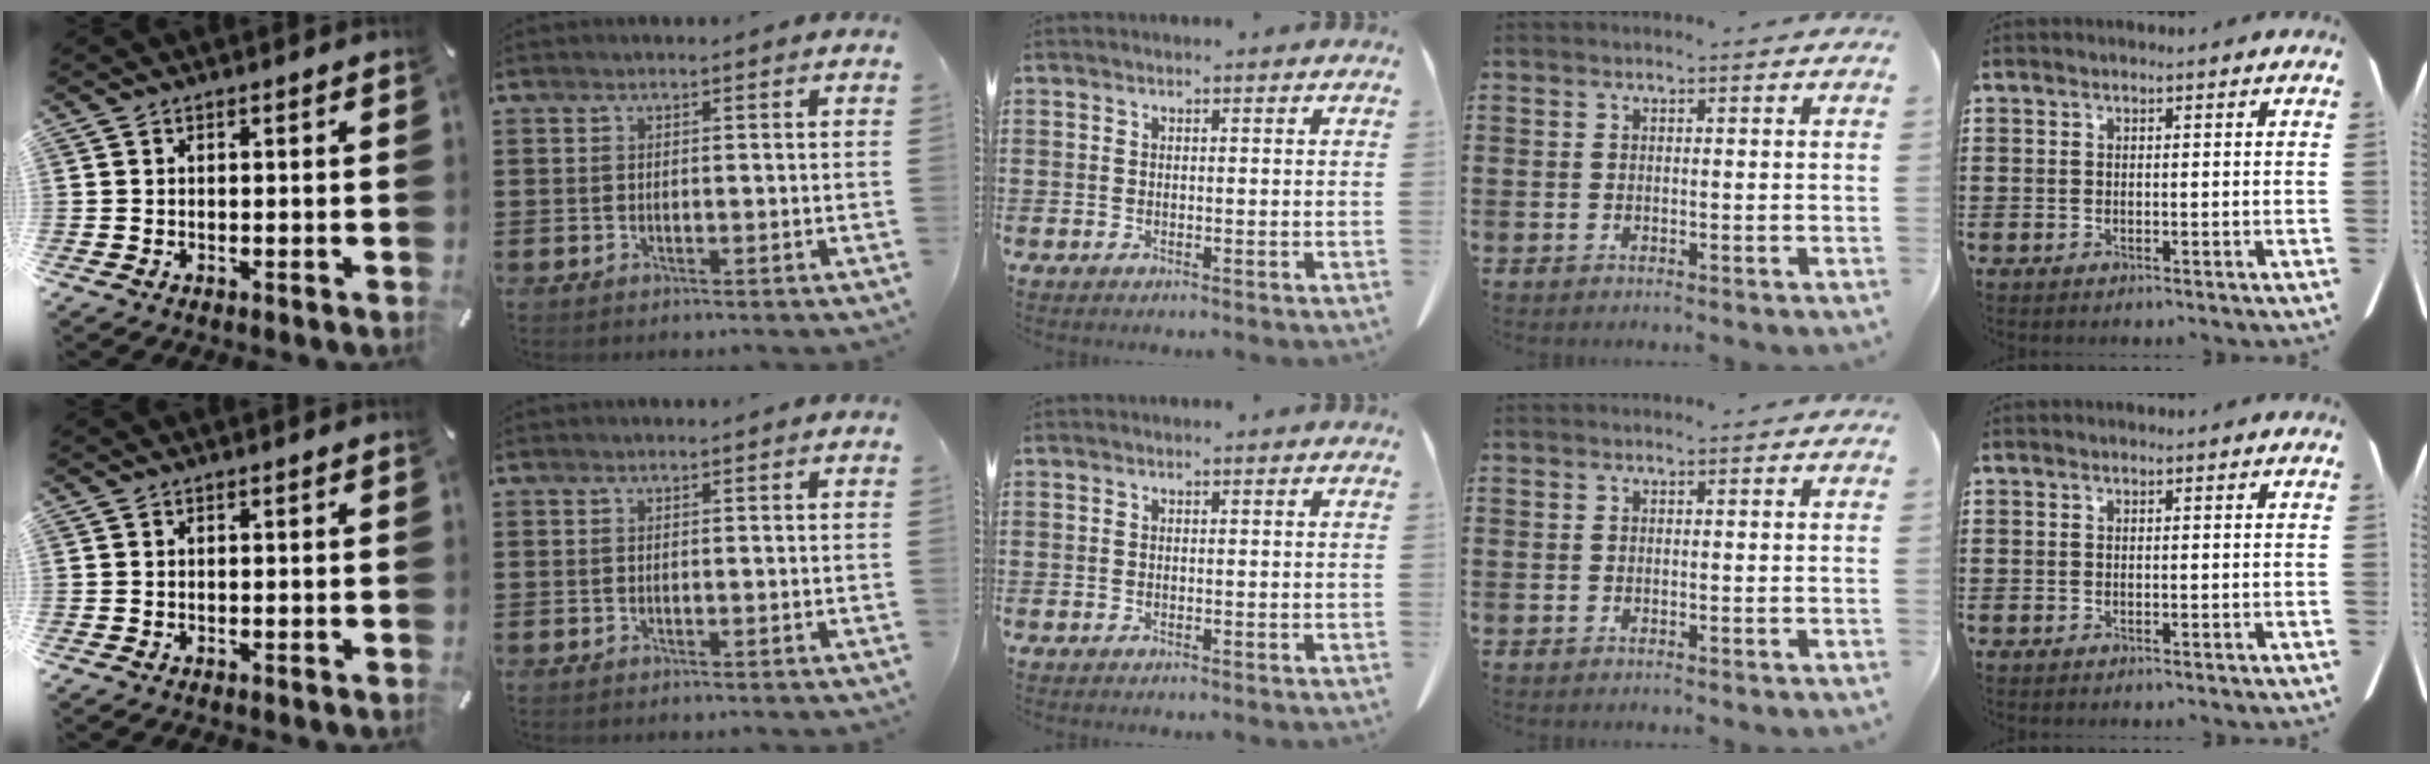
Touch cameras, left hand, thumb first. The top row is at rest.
{}